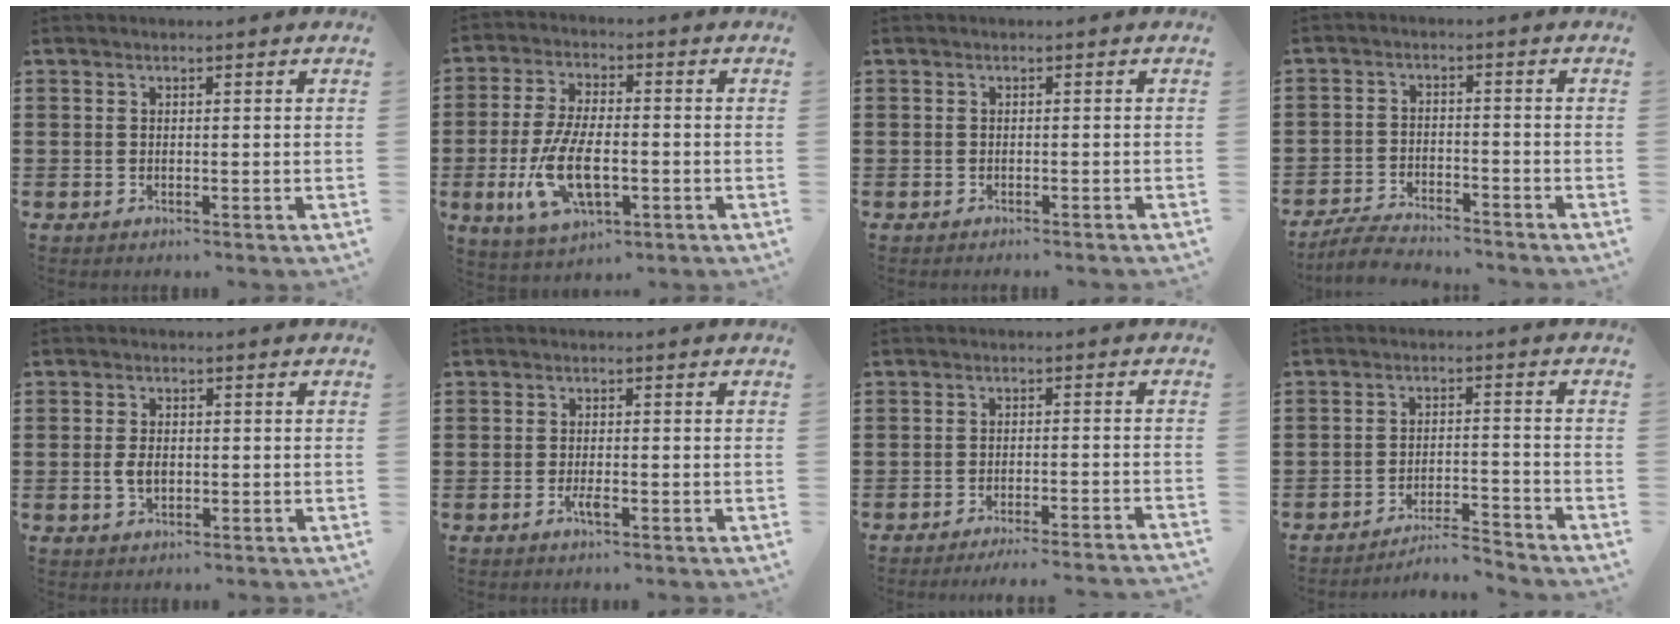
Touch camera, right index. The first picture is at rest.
{"total": 10.5, "force": [-2.9, 4.7, 8.9], "torque": [-0.201, -0.012, -0.055]}
{"total": 0.6, "force": [-0.6, -0.1, 0.2], "torque": [-0.005, -0.002, -0.012]}
{"total": 4.7, "force": [-4.6, 0.5, 1.0], "torque": [-0.024, 0.006, -0.093]}
{"total": 2.7, "force": [-0.3, 1.6, 2.1], "torque": [-0.049, 0.002, -0.009]}
{"total": 2.1, "force": [-0.9, 0.5, 1.8], "torque": [-0.047, -0.006, -0.021]}
{"total": 2.8, "force": [-2.6, -0.5, 0.8], "torque": [-0.016, -0.003, -0.054]}
{"total": 4.3, "force": [-4.2, -0.1, 1.1], "torque": [-0.022, -0.004, -0.086]}